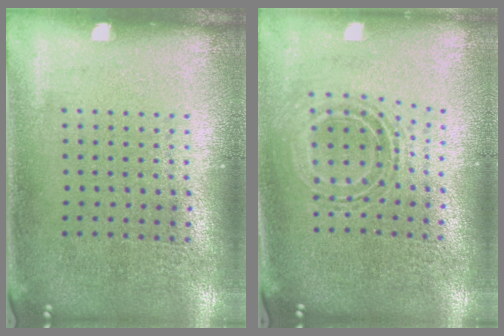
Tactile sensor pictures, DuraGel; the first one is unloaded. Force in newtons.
{"total": 0.7, "press": 0.7, "slide": 0.1}